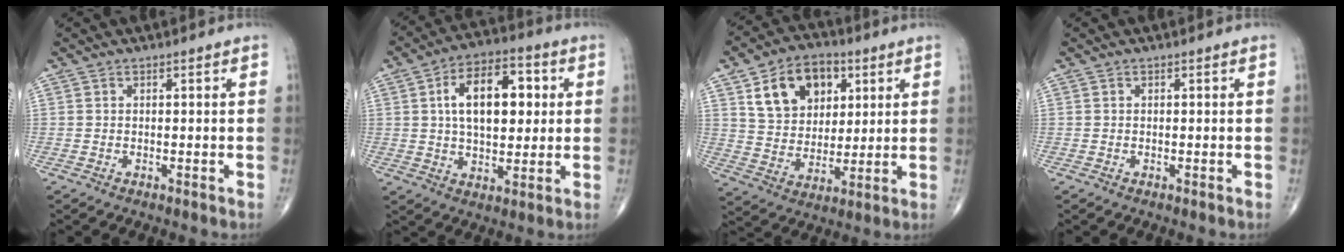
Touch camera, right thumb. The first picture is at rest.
{"total": 15.1, "force": [3.0, 8.5, 12.1], "torque": [-0.168, 0.010, 0.045]}
{"total": 14.7, "force": [6.0, 10.5, 8.5], "torque": [-0.104, -0.016, 0.108]}
{"total": 0.0}